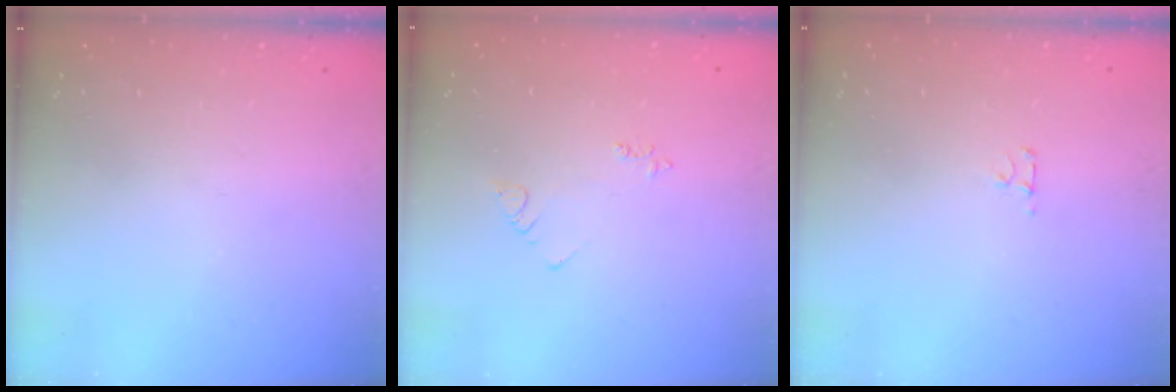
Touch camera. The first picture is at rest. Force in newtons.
{"total": 3.9, "press": 3.8, "slide": 0.7}
{"total": 2.7, "press": 2.7, "slide": 0.3}